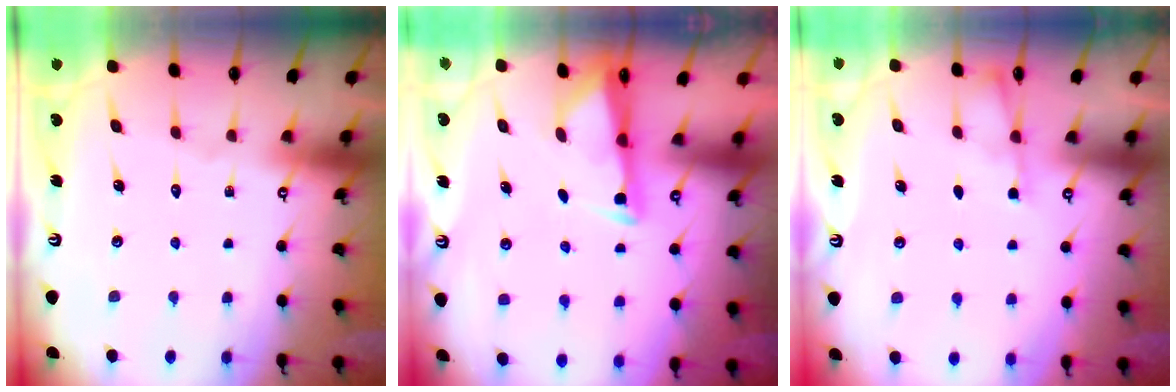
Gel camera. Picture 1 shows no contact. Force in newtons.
{"total": 2.9, "press": 2.9, "slide": 0.4}
{"total": 2.3, "press": 2.3, "slide": 0.3}